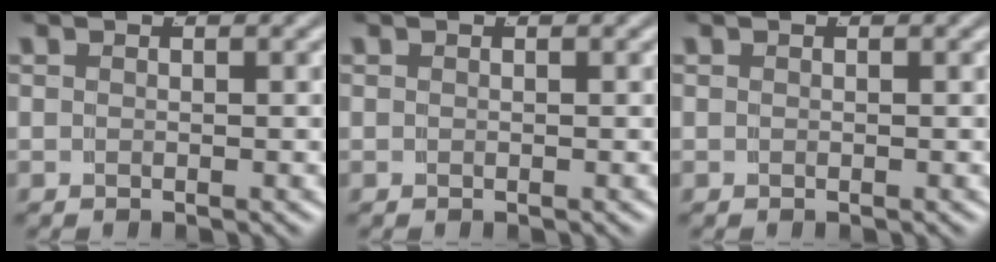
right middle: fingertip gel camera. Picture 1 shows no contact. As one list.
[{"total": 0.0}, {"total": 0.0}]